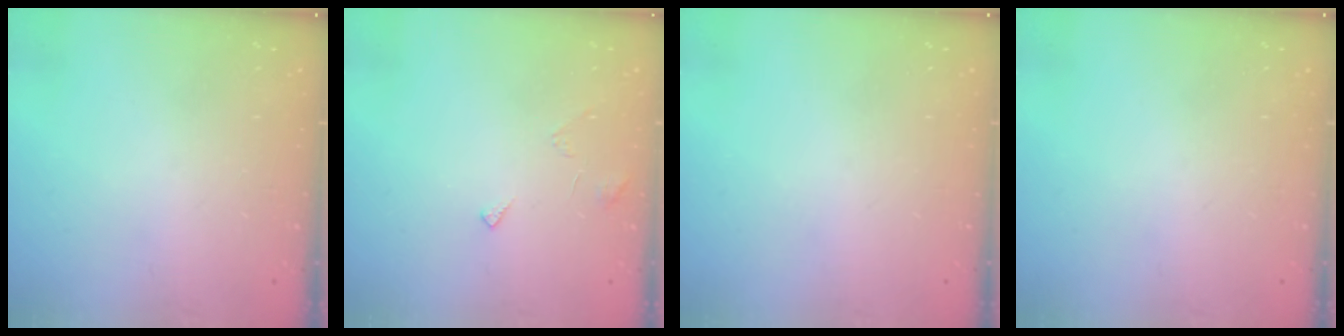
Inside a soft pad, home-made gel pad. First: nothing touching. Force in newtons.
{"total": 3.5, "press": 3.5, "slide": 0.4}
{"total": 0.0}
{"total": 0.0}